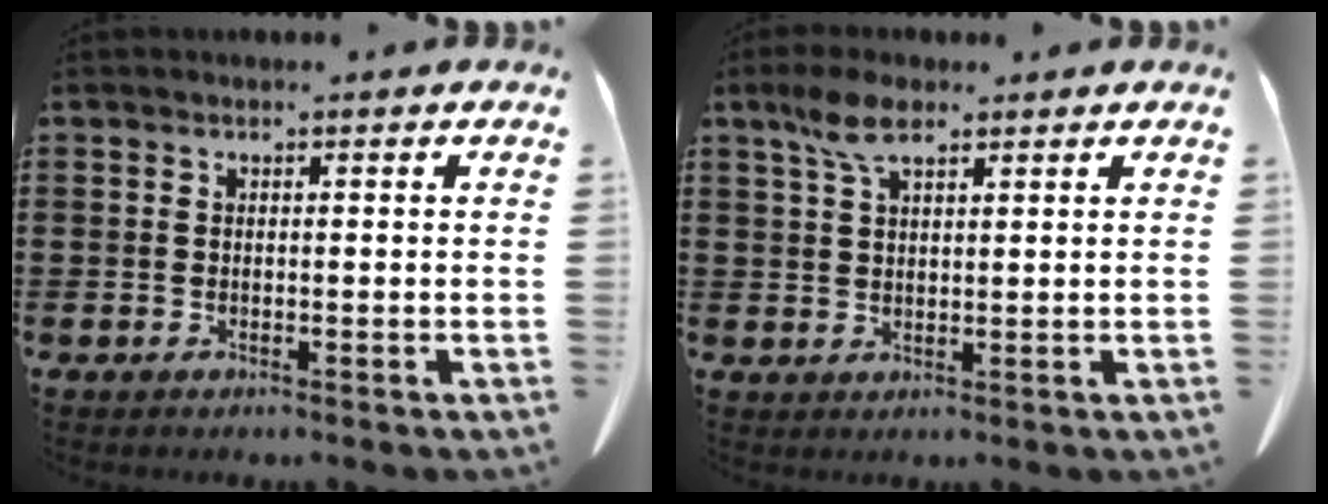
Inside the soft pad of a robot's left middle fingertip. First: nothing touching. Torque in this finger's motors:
{"motor_torque": [2.11, 0.02, 0.20, 0.14]}